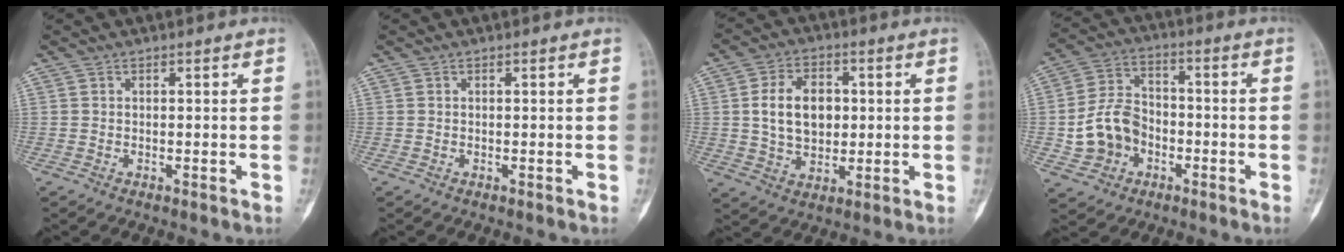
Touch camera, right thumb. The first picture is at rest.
{"total": 0.0}
{"total": 10.8, "force": [1.2, 7.5, 7.6], "torque": [-0.109, 0.002, 0.025]}
{"total": 11.0, "force": [-2.8, 8.8, 6.0], "torque": [-0.086, 0.031, -0.054]}